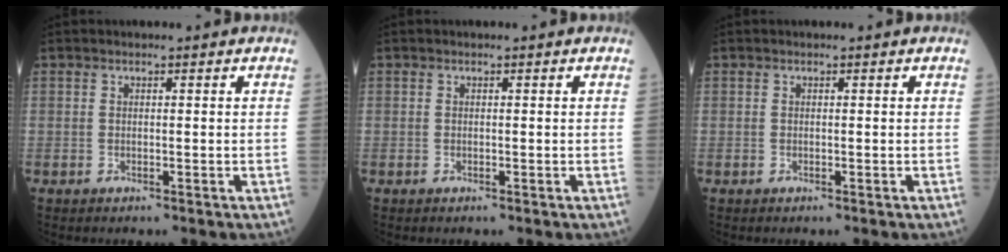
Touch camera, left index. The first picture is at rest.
{"total": 0.0}
{"total": 0.0}